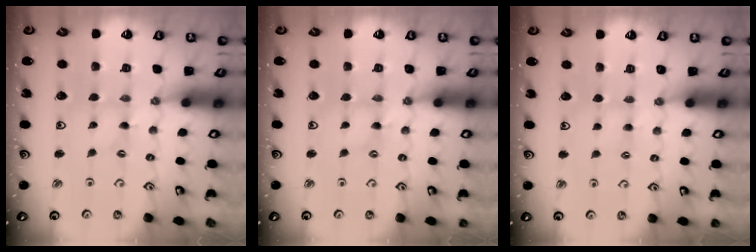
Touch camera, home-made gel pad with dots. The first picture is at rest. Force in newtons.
{"total": 1.2, "press": 1.2, "slide": 0.2}
{"total": 2.7, "press": 2.7, "slide": 0.4}